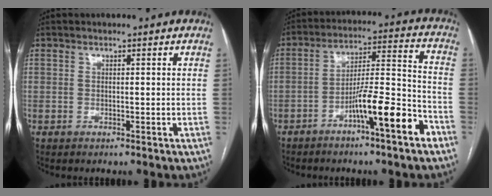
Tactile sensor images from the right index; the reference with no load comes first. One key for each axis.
{"total": 11.8, "fx": -6.5, "fy": 0.5, "fz": 9.9, "tx": -0.157, "ty": 0.009, "tz": -0.107}